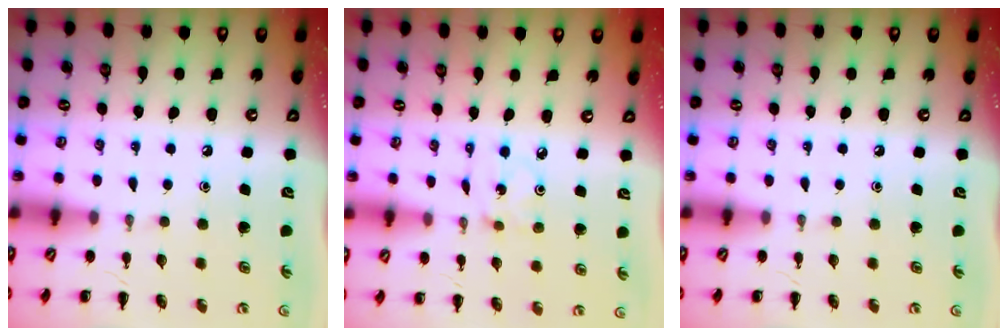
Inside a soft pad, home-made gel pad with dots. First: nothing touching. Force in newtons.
{"total": 1.2, "press": 1.2, "slide": 0.4}
{"total": 0.0}